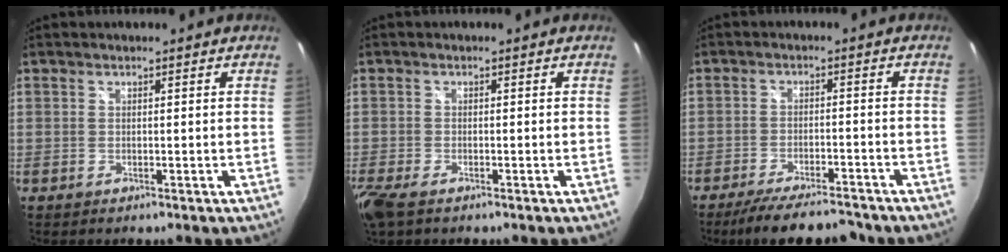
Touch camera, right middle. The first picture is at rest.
{"total": 5.2, "force": [-3.6, 2.0, 3.2], "torque": [-0.083, -0.022, -0.072]}
{"total": 11.5, "force": [-10.1, 2.3, 5.1], "torque": [-0.110, -0.014, -0.156]}